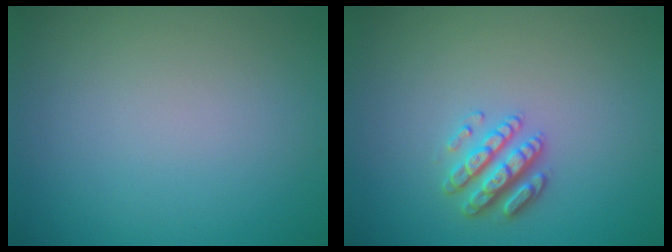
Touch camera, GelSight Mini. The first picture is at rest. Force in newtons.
{"total": 2.8, "press": 2.7, "slide": 0.8}